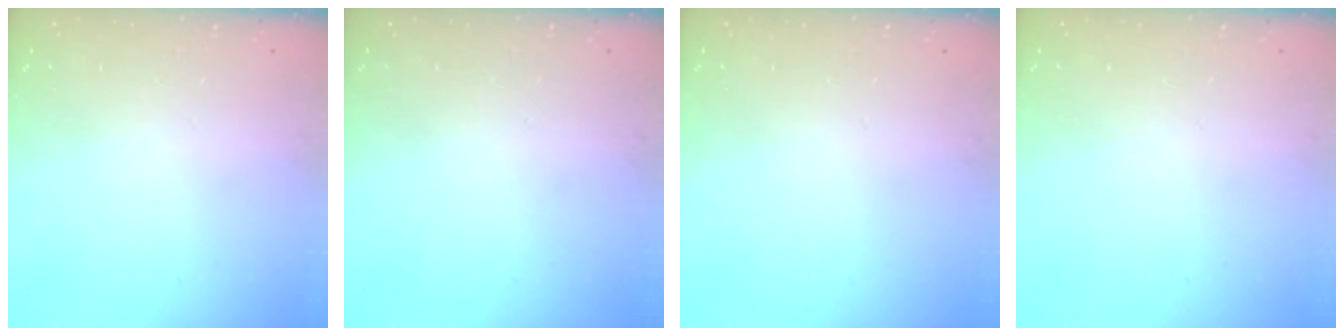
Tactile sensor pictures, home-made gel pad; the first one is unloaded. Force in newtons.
{"total": 0.0}
{"total": 0.0}
{"total": 0.0}